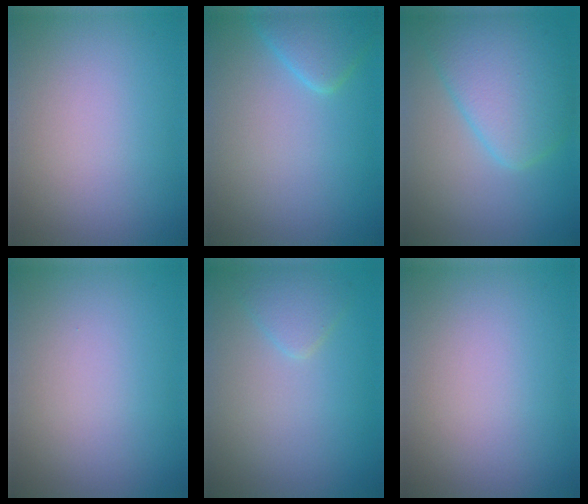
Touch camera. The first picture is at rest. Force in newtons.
{"total": 2.7, "press": 2.7, "slide": 0.2}
{"total": 6.6, "press": 6.6, "slide": 0.2}
{"total": 0.0}
{"total": 1.7, "press": 1.7, "slide": 0.1}
{"total": 0.0}